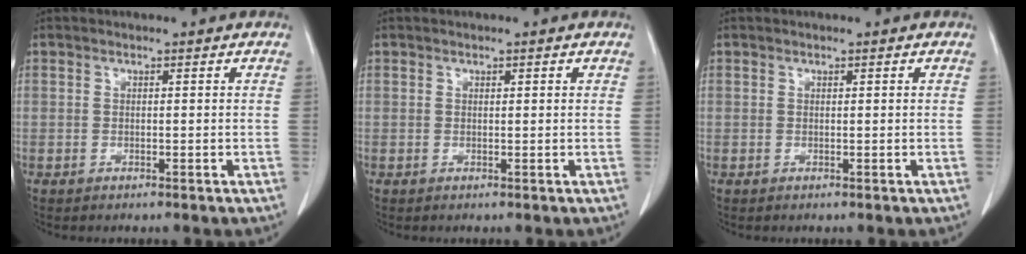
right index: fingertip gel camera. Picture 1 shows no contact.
{"total": 0.6, "force": [0.3, 0.2, 0.4], "torque": [-0.007, 0.000, 0.004]}
{"total": 0.0}